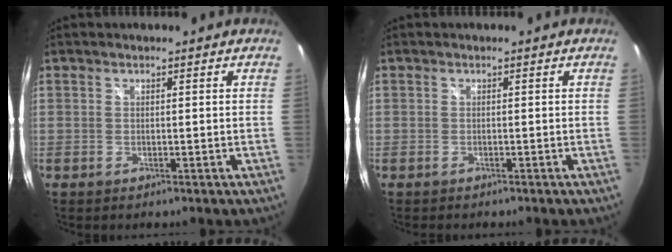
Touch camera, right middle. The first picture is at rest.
{"total": 0.8, "force": [-0.8, 0.2, 0.1], "torque": [-0.005, -0.001, -0.013]}